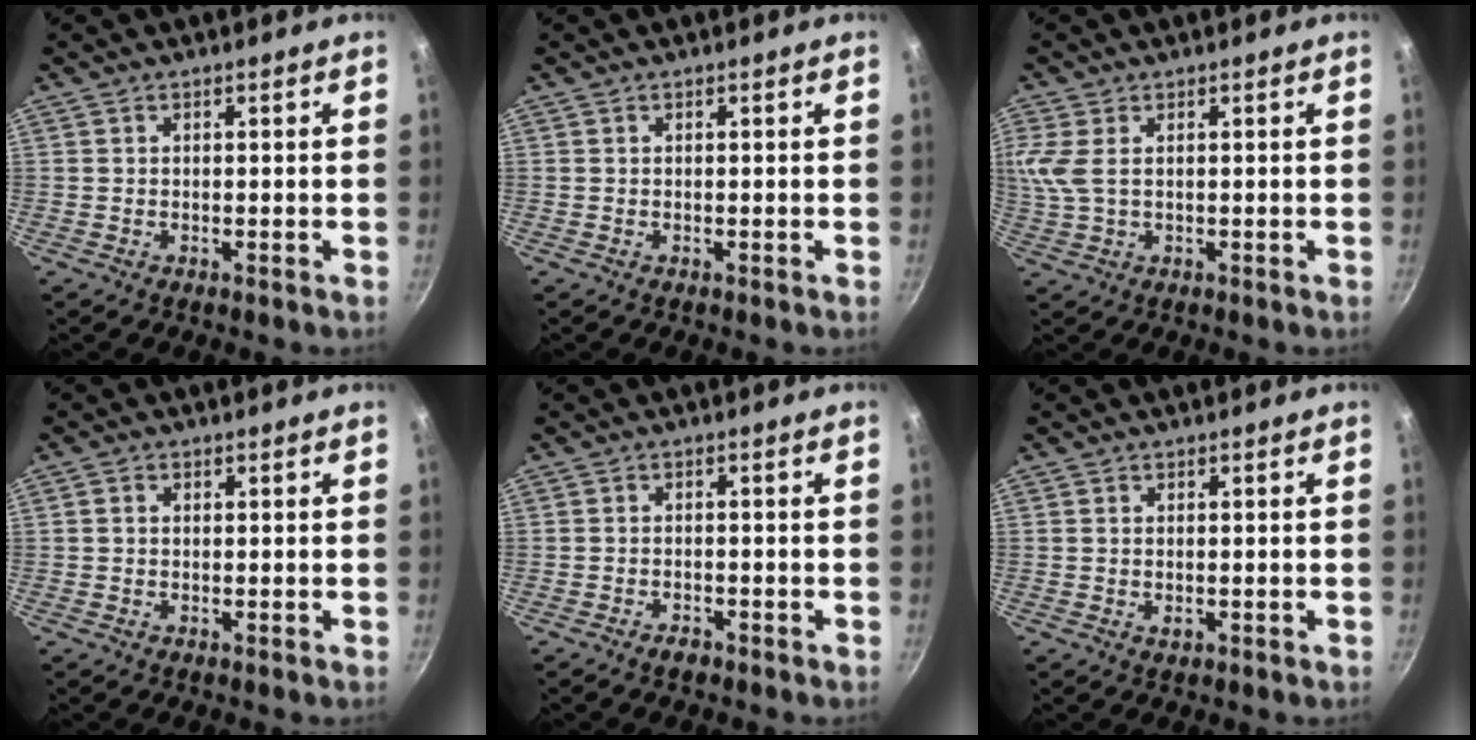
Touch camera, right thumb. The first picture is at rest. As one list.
[{"total": 0.0}, {"total": 5.9, "force": [1.5, 3.2, 4.7], "torque": [-0.111, 0.003, 0.033]}, {"total": 1.3, "force": [0.2, 1.1, 0.7], "torque": [-0.011, 0.005, 0.002]}, {"total": 2.0, "force": [-1.5, 1.0, 0.9], "torque": [-0.016, 0.017, -0.023]}, {"total": 1.3, "force": [0.0, 0.8, 0.9], "torque": [-0.015, -0.001, 0.000]}]